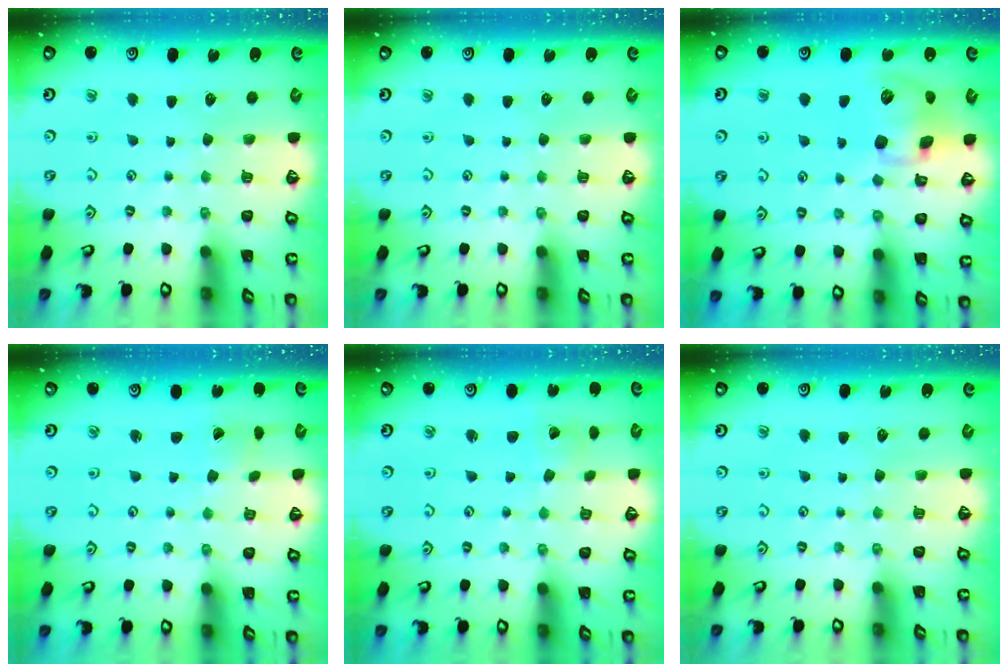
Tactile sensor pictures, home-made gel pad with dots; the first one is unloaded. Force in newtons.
{"total": 0.0}
{"total": 13.1, "press": 12.9, "slide": 2.0}
{"total": 1.0, "press": 0.9, "slide": 0.4}
{"total": 1.5, "press": 1.5, "slide": 0.2}
{"total": 0.0}